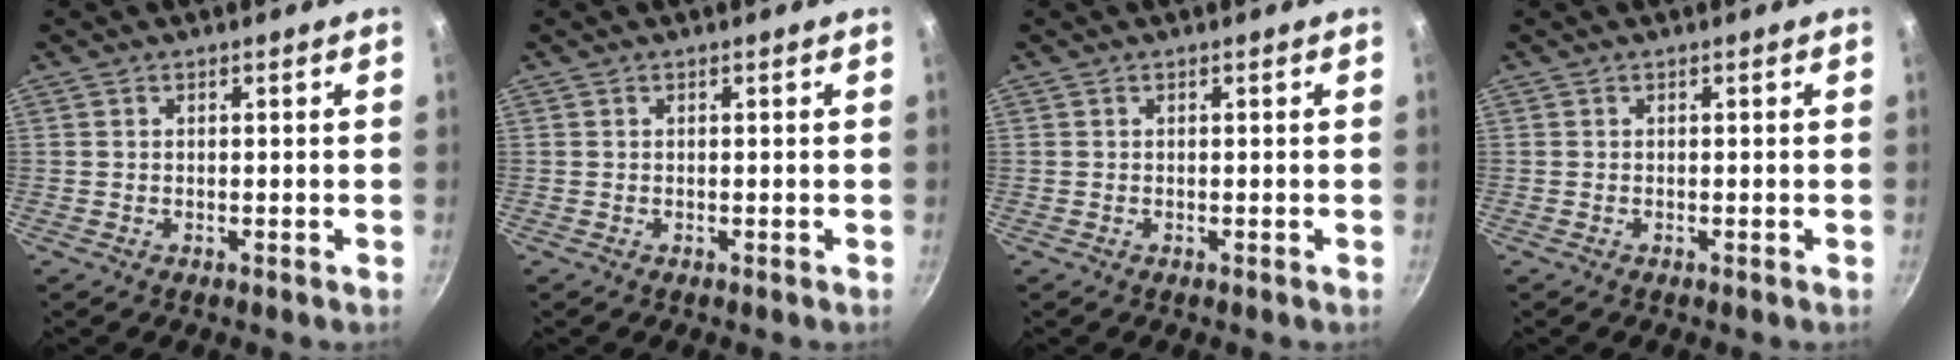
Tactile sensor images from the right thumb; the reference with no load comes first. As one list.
[{"total": 0.0}, {"total": 0.0}, {"total": 0.0}]